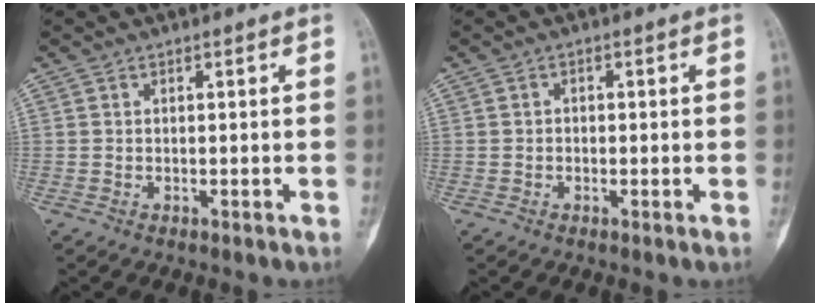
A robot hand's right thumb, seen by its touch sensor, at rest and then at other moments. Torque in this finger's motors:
{"motor_torque": [-0.57, -0.35, 0.26, -0.22, -0.04]}